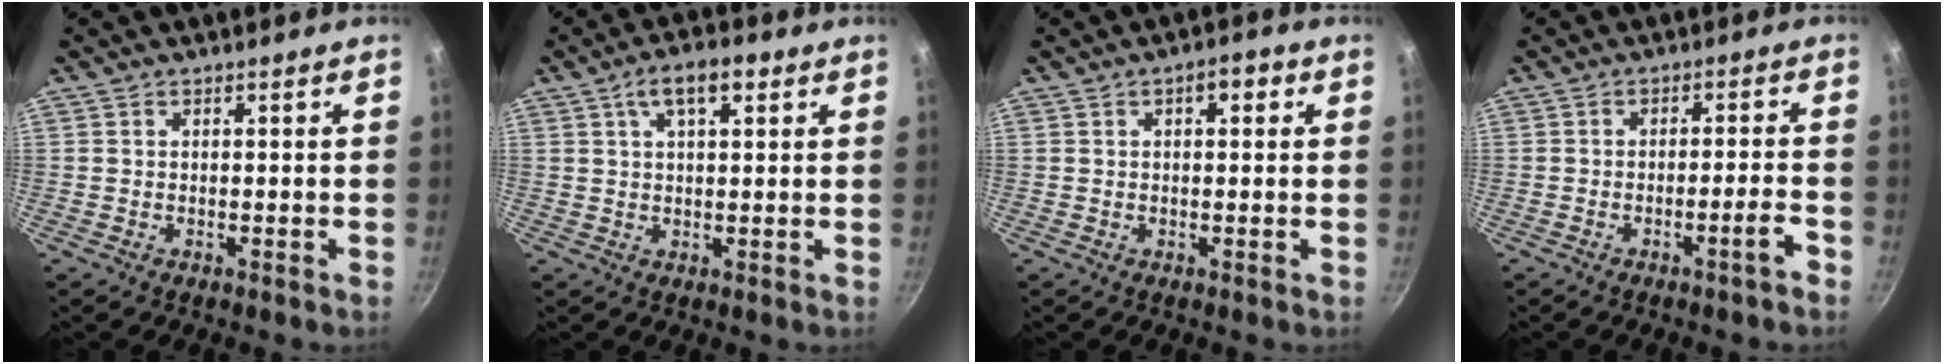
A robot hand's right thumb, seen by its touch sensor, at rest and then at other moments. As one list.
[{"total": 7.0, "force": [3.1, 3.1, 5.5], "torque": [-0.083, 0.007, 0.048]}, {"total": 3.6, "force": [1.2, 1.7, 2.9], "torque": [-0.030, 0.008, 0.012]}, {"total": 3.7, "force": [-2.3, 0.0, 2.9], "torque": [-0.046, 0.022, -0.029]}]